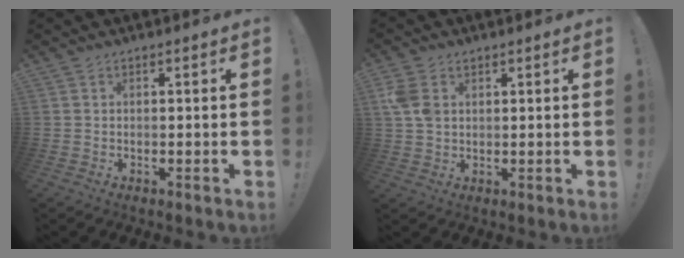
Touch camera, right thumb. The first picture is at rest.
{"total": 5.7, "force": [2.0, 4.0, 3.4], "torque": [-0.061, -0.003, 0.040]}